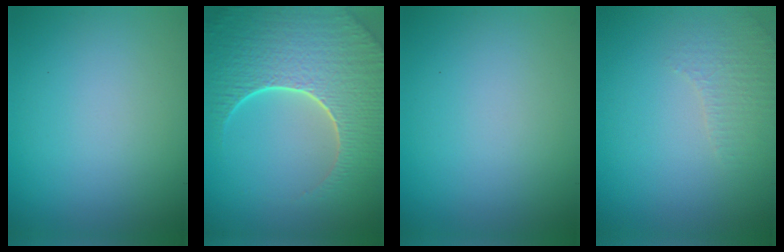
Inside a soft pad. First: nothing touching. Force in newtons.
{"total": 9.5, "press": 6.7, "slide": 6.6}
{"total": 0.0}
{"total": 2.0, "press": 1.9, "slide": 0.5}